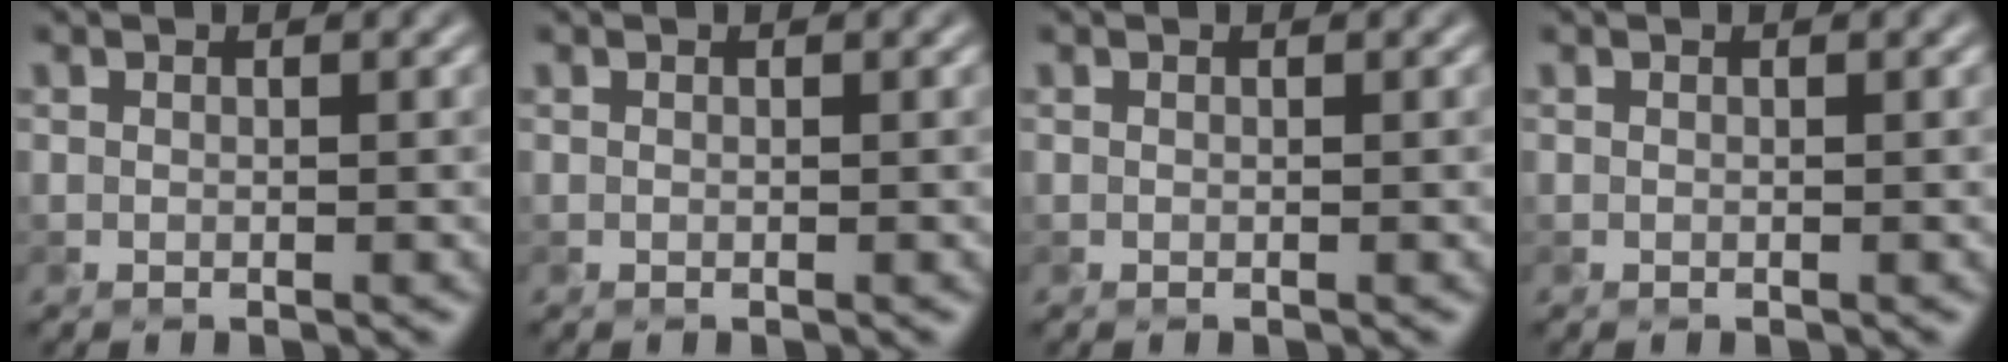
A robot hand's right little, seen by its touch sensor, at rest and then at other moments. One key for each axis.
{"total": 0.0}
{"total": 0.0}
{"total": 0.0}